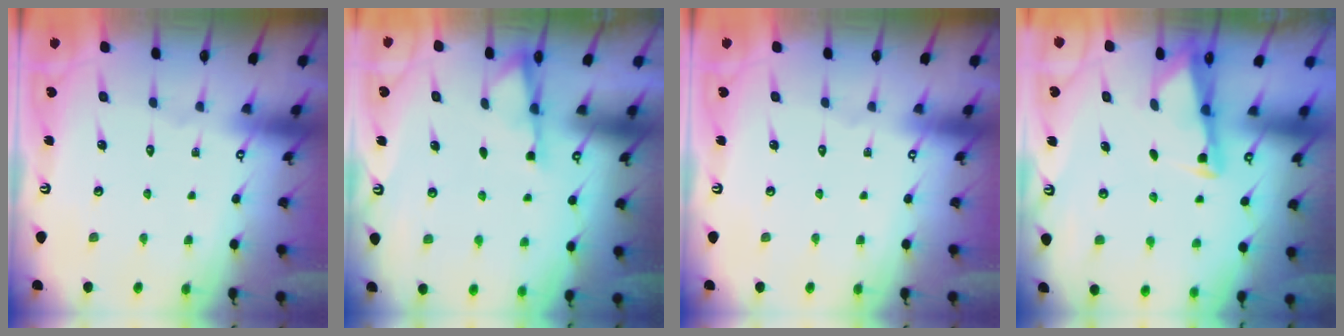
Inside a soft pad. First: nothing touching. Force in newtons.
{"total": 2.4, "press": 2.3, "slide": 0.4}
{"total": 0.0}
{"total": 2.4, "press": 2.4, "slide": 0.2}